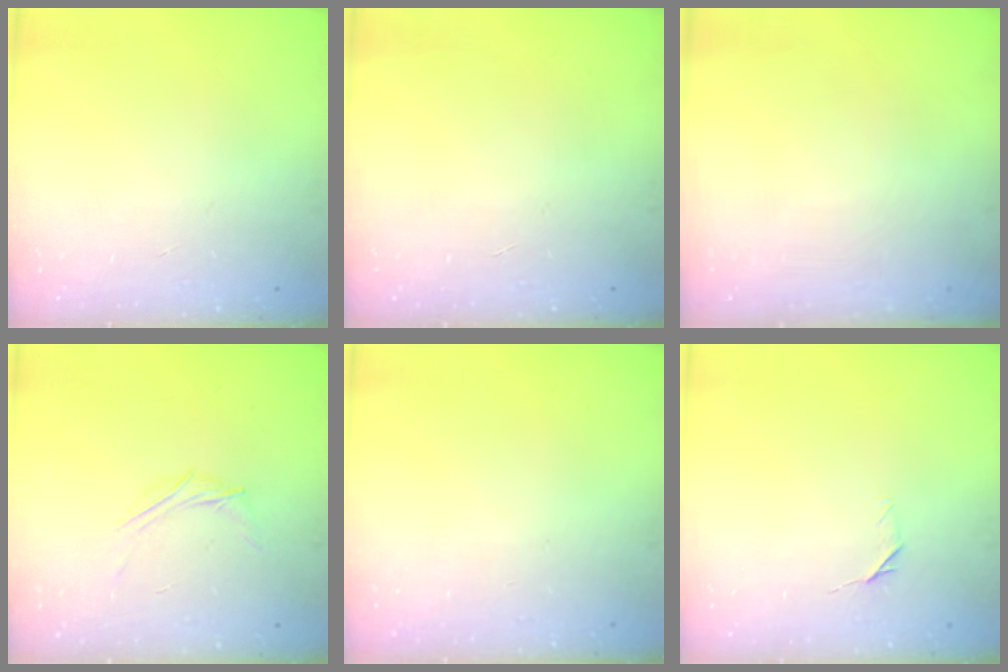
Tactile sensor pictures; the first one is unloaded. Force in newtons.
{"total": 0.0}
{"total": 0.0}
{"total": 3.9, "press": 3.7, "slide": 1.3}
{"total": 0.0}
{"total": 4.0, "press": 3.9, "slide": 1.0}